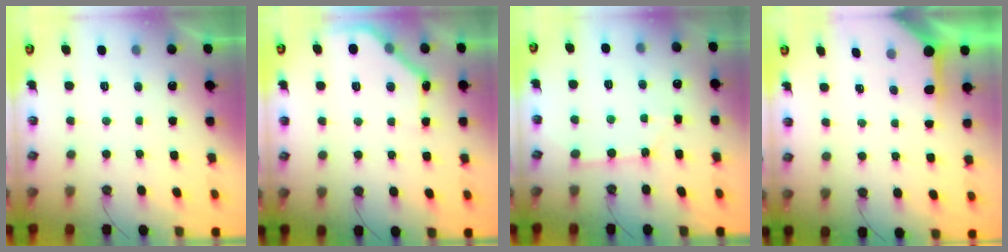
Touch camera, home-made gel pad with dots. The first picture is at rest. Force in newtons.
{"total": 11.7, "press": 11.7, "slide": 0.2}
{"total": 2.7, "press": 2.7, "slide": 0.3}
{"total": 4.6, "press": 4.6, "slide": 0.4}